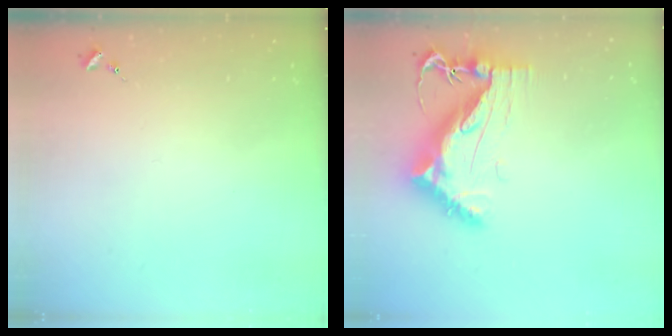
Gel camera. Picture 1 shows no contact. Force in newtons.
{"total": 11.9, "press": 11.9, "slide": 1.0}